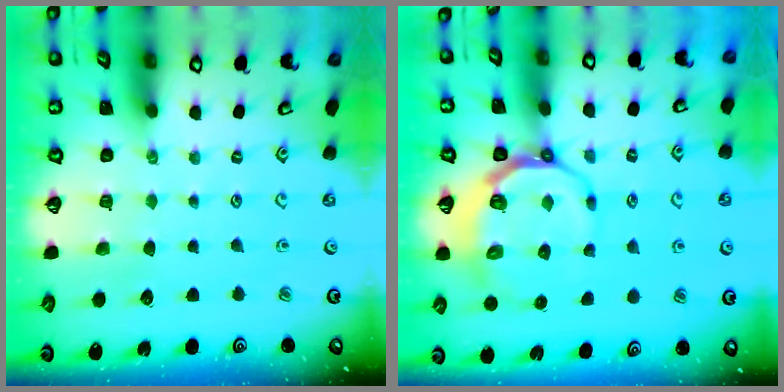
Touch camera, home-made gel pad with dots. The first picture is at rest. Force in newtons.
{"total": 8.1, "press": 7.4, "slide": 3.4}